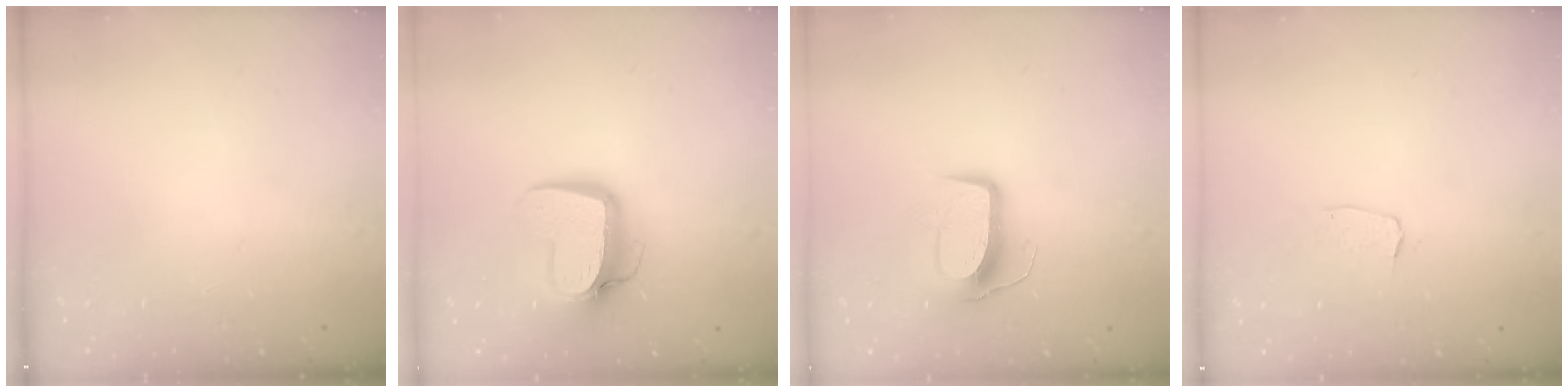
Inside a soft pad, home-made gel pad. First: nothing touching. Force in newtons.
{"total": 13.0, "press": 12.9, "slide": 1.4}
{"total": 10.3, "press": 10.3, "slide": 0.7}
{"total": 3.0, "press": 3.0, "slide": 0.2}